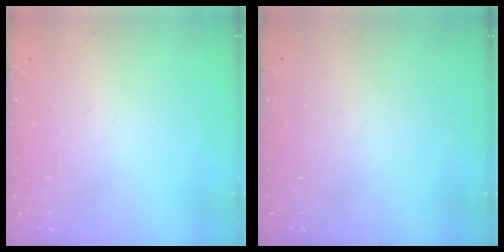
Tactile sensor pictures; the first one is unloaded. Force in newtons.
{"total": 0.0}